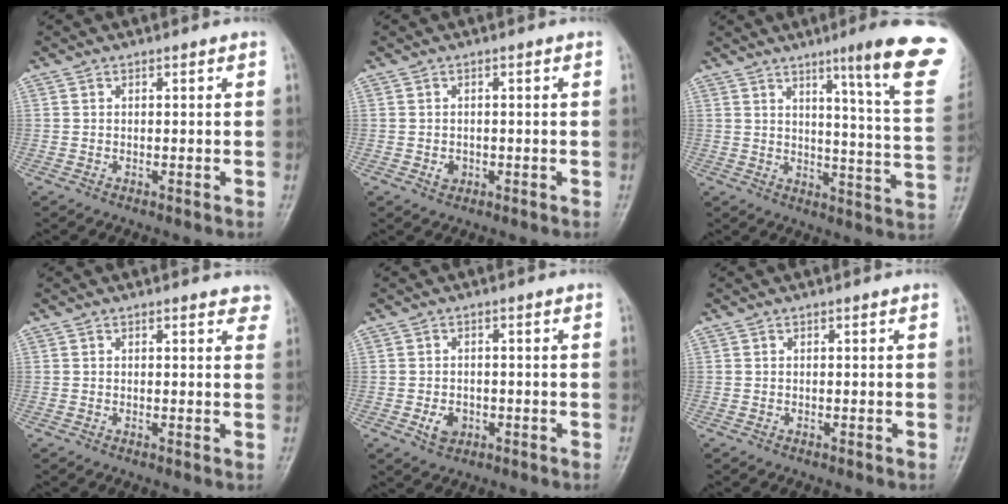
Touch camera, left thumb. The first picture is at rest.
{"total": 1.7, "force": [-0.4, 1.4, 0.7], "torque": [-0.004, 0.002, -0.005]}
{"total": 18.3, "force": [10.5, 1.0, 14.9], "torque": [-0.173, -0.058, 0.129]}
{"total": 3.3, "force": [2.7, 1.4, 1.3], "torque": [0.012, -0.007, 0.018]}
{"total": 3.5, "force": [-1.1, 2.7, 1.9], "torque": [-0.024, 0.002, -0.015]}
{"total": 0.0}